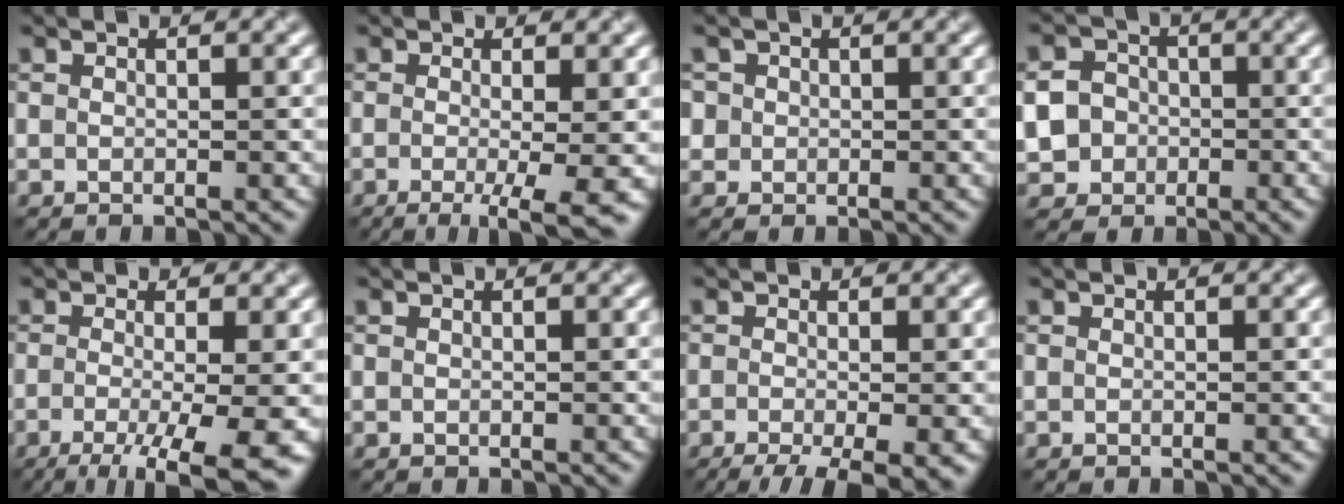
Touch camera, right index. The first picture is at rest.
{"total": 6.3, "force": [-2.0, 1.4, 5.8], "torque": [-0.081, -0.018, -0.023]}
{"total": 2.1, "force": [0.6, 1.9, 0.6], "torque": [-0.002, 0.006, 0.013]}
{"total": 7.3, "force": [-2.1, 6.7, 2.1], "torque": [-0.044, -0.015, -0.060]}
{"total": 9.2, "force": [-3.7, 2.7, 8.0], "torque": [-0.113, -0.022, -0.049]}
{"total": 0.0}
{"total": 6.8, "force": [-3.7, 1.9, 5.4], "torque": [-0.085, -0.014, -0.055]}
{"total": 0.0}